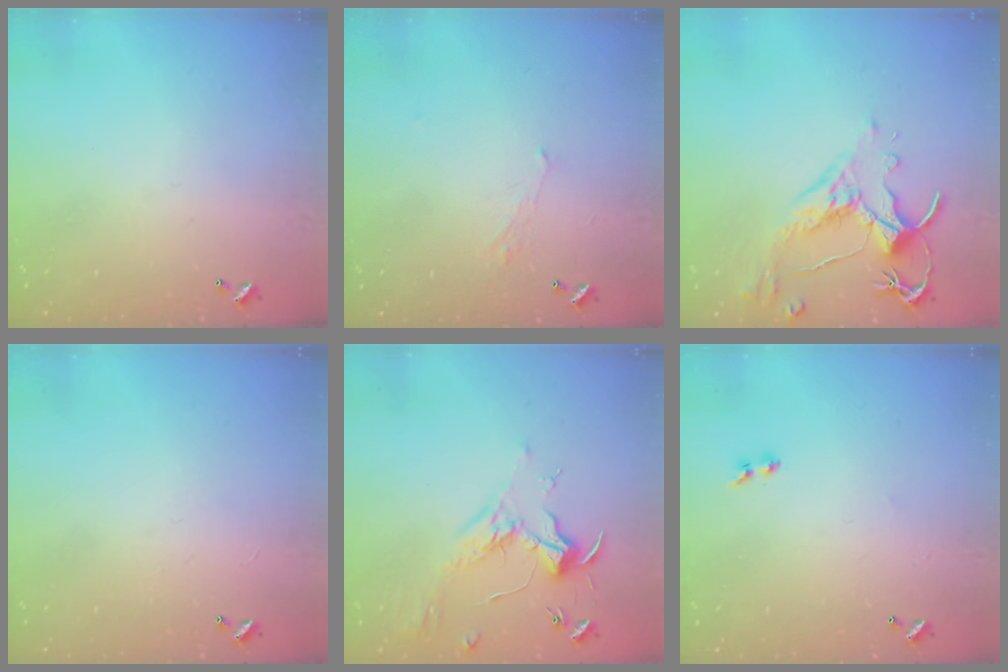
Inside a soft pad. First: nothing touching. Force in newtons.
{"total": 1.7, "press": 1.6, "slide": 0.6}
{"total": 2.5, "press": 2.1, "slide": 1.4}
{"total": 1.0, "press": 0.9, "slide": 0.5}
{"total": 1.8, "press": 1.7, "slide": 0.8}
{"total": 1.9, "press": 1.7, "slide": 0.9}